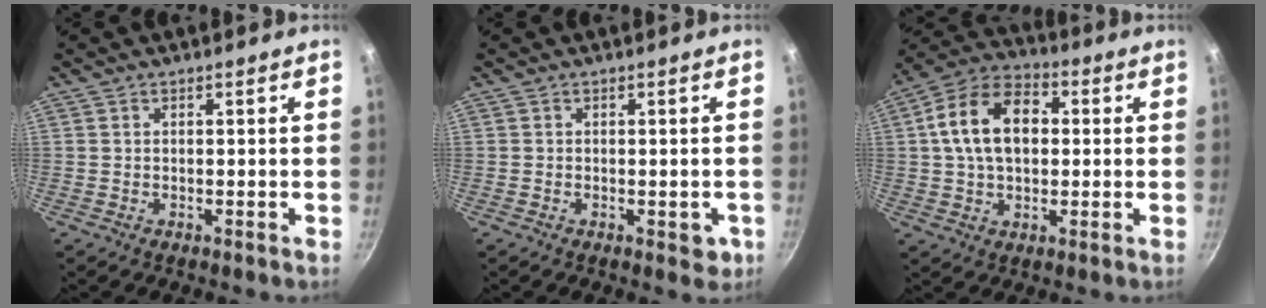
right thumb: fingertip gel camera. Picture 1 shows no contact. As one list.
[{"total": 3.0, "force": [-1.0, 1.6, 2.4], "torque": [-0.019, 0.000, -0.013]}, {"total": 14.9, "force": [2.0, 9.9, 11.0], "torque": [-0.162, 0.026, 0.018]}]